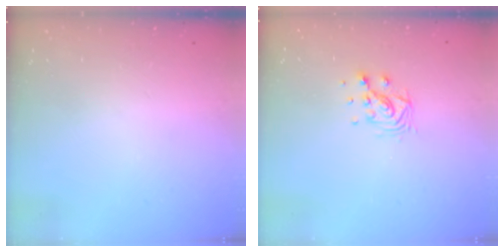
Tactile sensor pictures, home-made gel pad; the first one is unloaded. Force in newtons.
{"total": 7.0, "press": 7.0, "slide": 0.2}